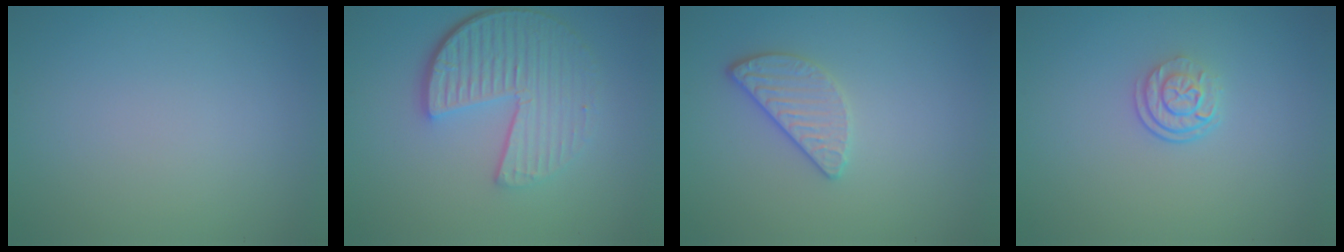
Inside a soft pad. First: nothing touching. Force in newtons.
{"total": 6.3, "press": 4.4, "slide": 4.4}
{"total": 2.4, "press": 2.2, "slide": 0.9}
{"total": 2.5, "press": 1.8, "slide": 1.8}